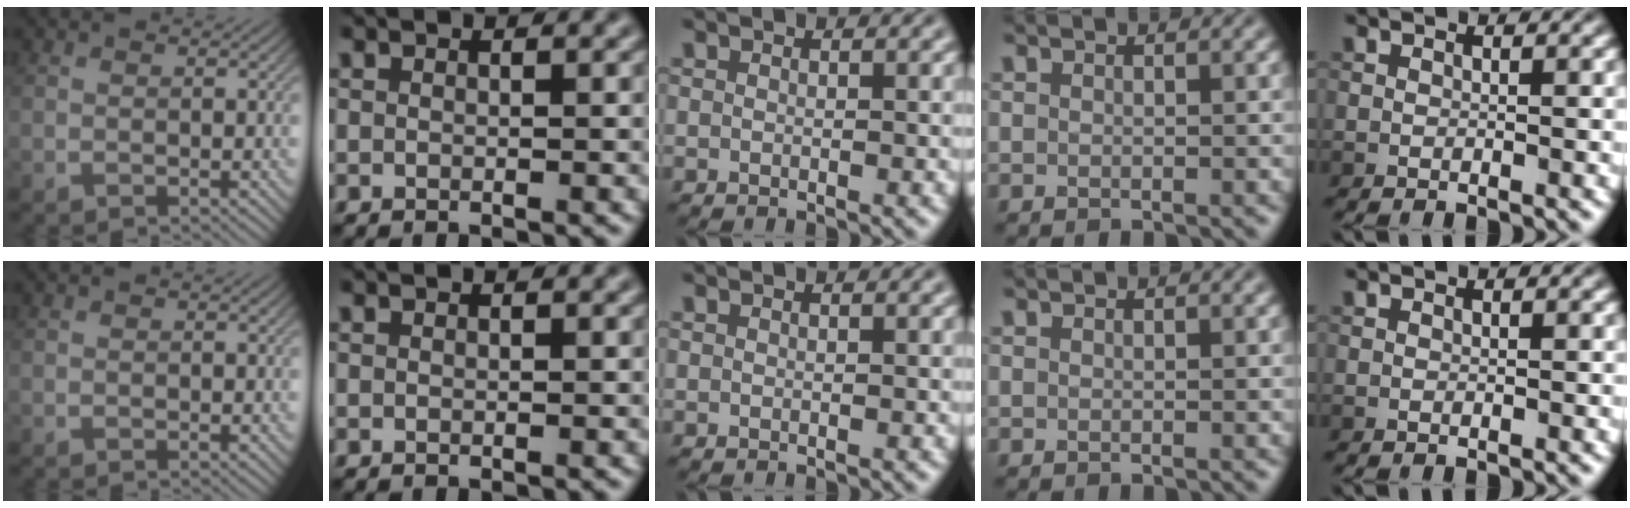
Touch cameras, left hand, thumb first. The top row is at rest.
{}